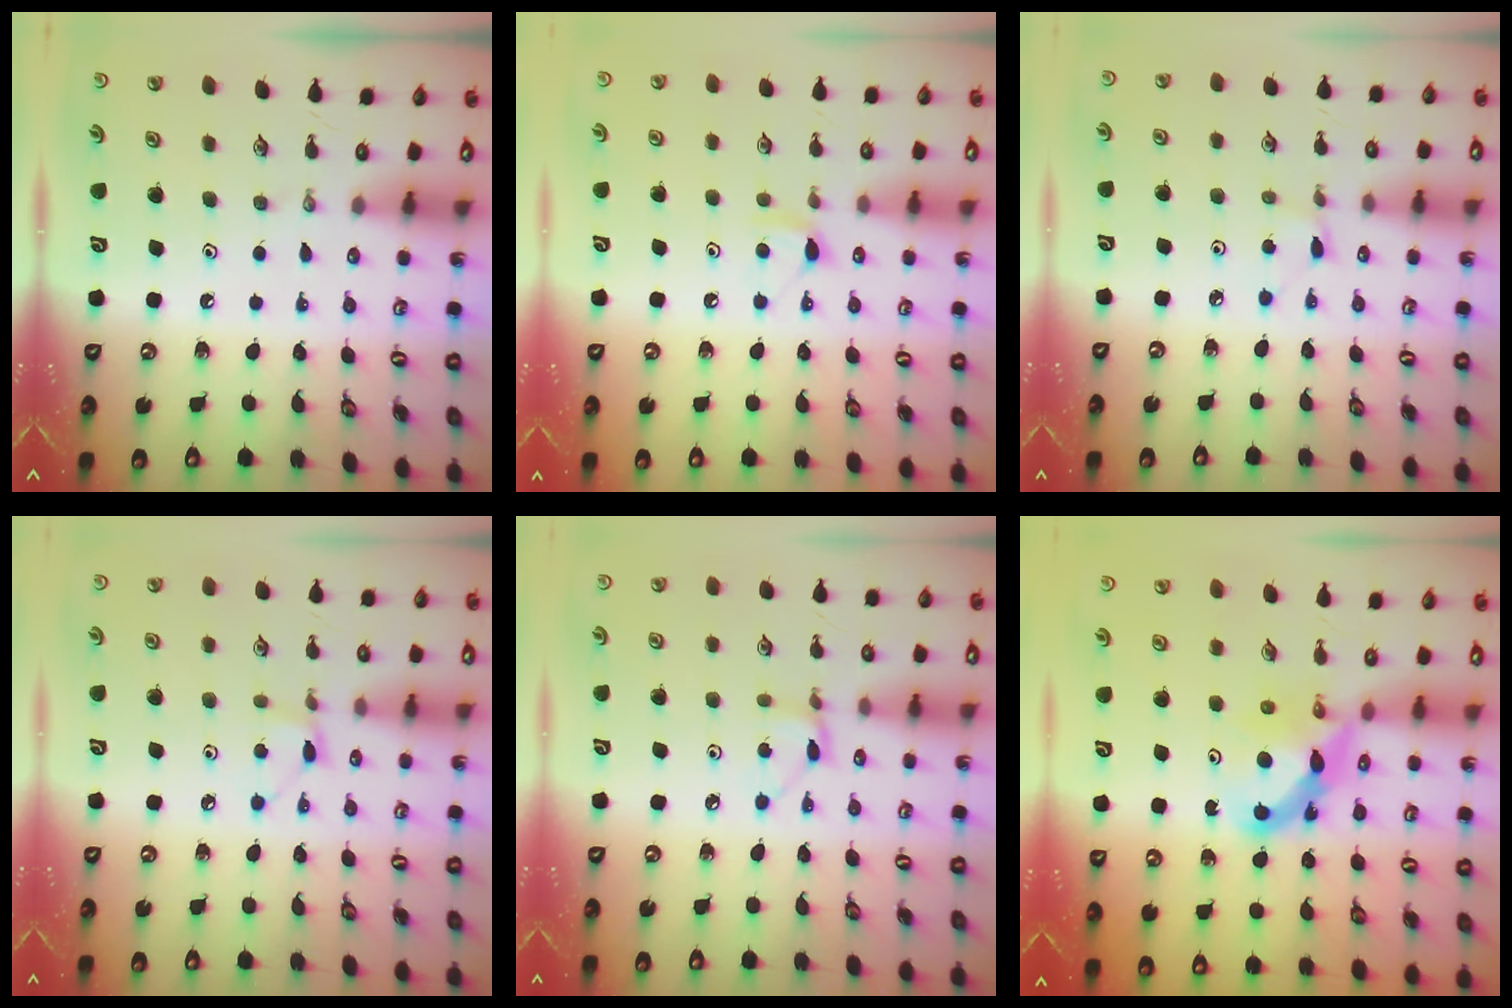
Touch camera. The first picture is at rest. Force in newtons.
{"total": 5.8, "press": 5.7, "slide": 0.9}
{"total": 2.1, "press": 2.1, "slide": 0.2}
{"total": 5.1, "press": 5.1, "slide": 0.6}
{"total": 4.6, "press": 4.5, "slide": 0.5}
{"total": 7.4, "press": 7.4, "slide": 0.6}